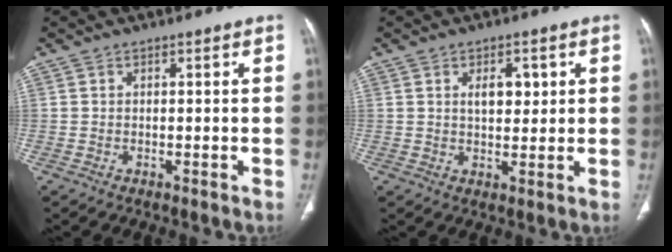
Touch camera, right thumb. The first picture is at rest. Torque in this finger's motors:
{"motor_torque": [0.01, 0.07, 0.46, 0.26, 0.05]}